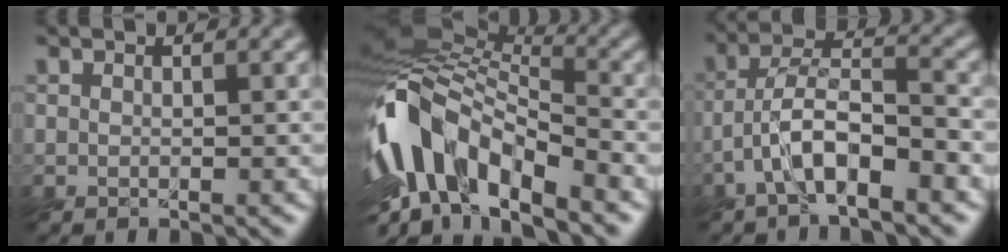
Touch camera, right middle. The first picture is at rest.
{"total": 11.9, "force": [-6.9, 5.5, 8.1], "torque": [-0.147, 0.010, -0.139]}
{"total": 6.0, "force": [-3.4, 1.8, 4.6], "torque": [-0.083, 0.009, -0.071]}